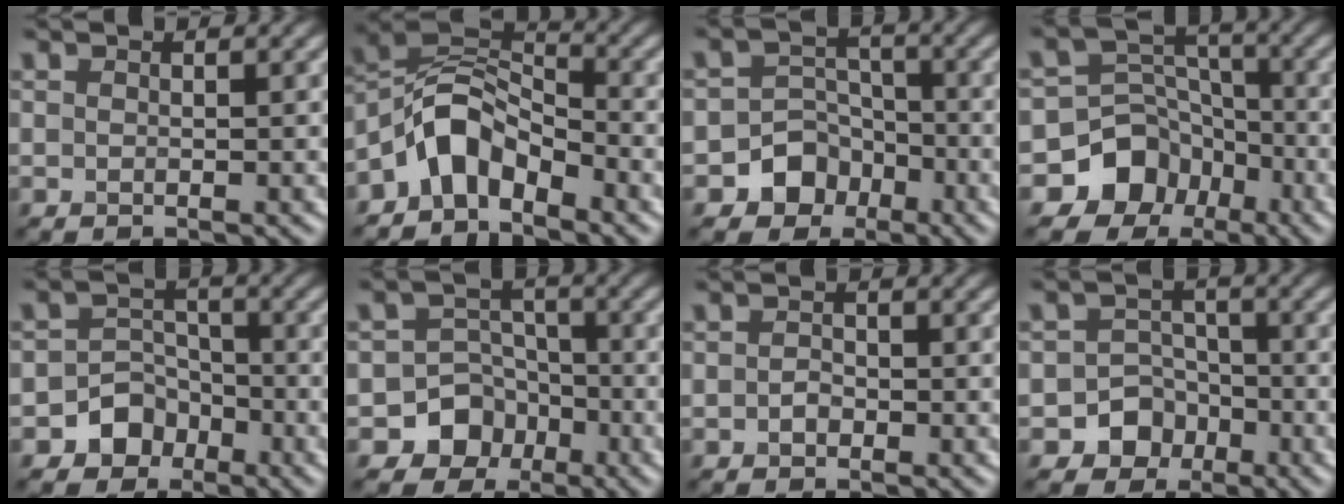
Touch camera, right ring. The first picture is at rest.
{"total": 5.3, "force": [-3.4, 2.9, 2.9], "torque": [-0.041, 0.012, -0.074]}
{"total": 5.1, "force": [-2.7, 4.2, 1.0], "torque": [0.018, 0.004, -0.064]}
{"total": 9.0, "force": [-5.2, 7.2, 1.4], "torque": [-0.003, 0.003, -0.110]}
{"total": 4.2, "force": [-2.4, 3.4, 0.9], "torque": [0.019, 0.008, -0.051]}
{"total": 6.7, "force": [-3.5, 5.6, 0.9], "torque": [0.018, -0.005, -0.085]}
{"total": 1.0, "force": [-0.4, 0.7, 0.5], "torque": [-0.010, -0.002, -0.009]}
{"total": 5.0, "force": [-2.6, 4.2, 0.8], "torque": [0.024, -0.001, -0.061]}